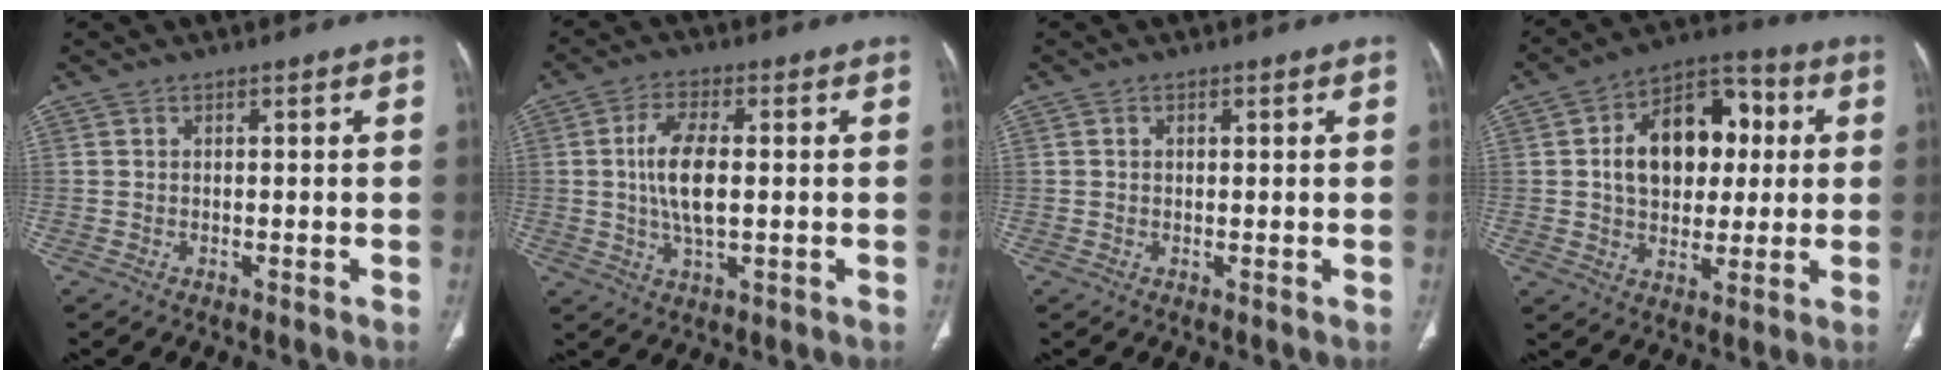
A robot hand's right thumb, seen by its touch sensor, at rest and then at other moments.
{"total": 9.0, "force": [0.3, 3.9, 8.1], "torque": [-0.165, -0.001, 0.007]}
{"total": 0.8, "force": [0.2, 0.5, 0.5], "torque": [-0.009, 0.001, 0.004]}
{"total": 15.1, "force": [2.5, 10.3, 10.8], "torque": [-0.122, 0.019, 0.036]}